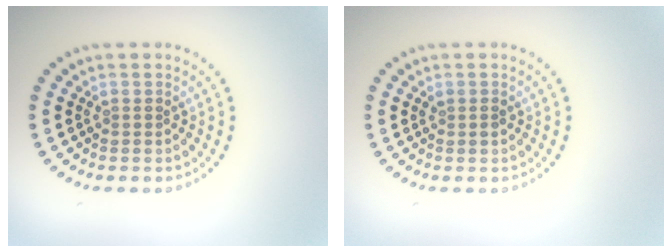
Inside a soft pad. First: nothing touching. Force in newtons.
{"total": 0.7, "press": 0.7, "slide": 0.1}